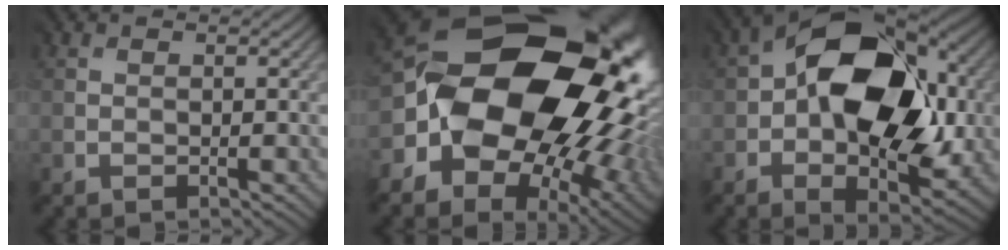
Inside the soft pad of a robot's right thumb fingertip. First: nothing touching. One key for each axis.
{"total": 20.4, "fx": 0.1, "fy": 15.6, "fz": 13.1, "tx": -0.250, "ty": -0.041, "tz": 0.014}
{"total": 17.3, "fx": 2.1, "fy": 11.0, "fz": 13.2, "tx": -0.230, "ty": -0.012, "tz": 0.035}